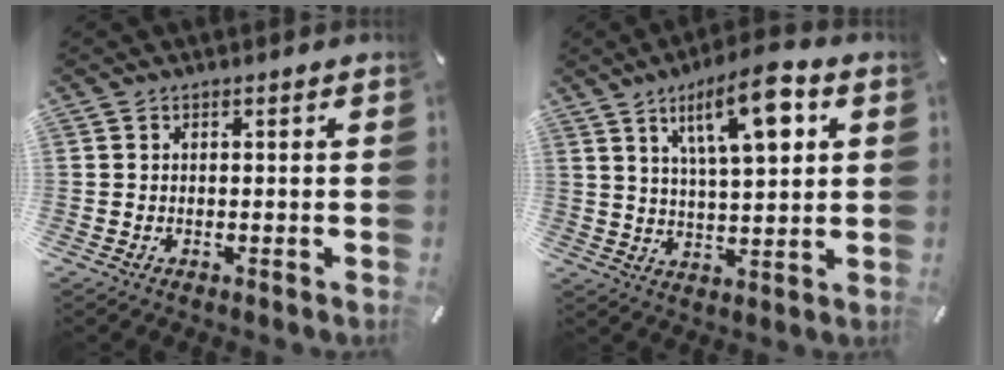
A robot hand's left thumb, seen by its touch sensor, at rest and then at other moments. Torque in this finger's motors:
{"motor_torque": [2.35, 2.35, 1.51, -1.25, 0.43]}